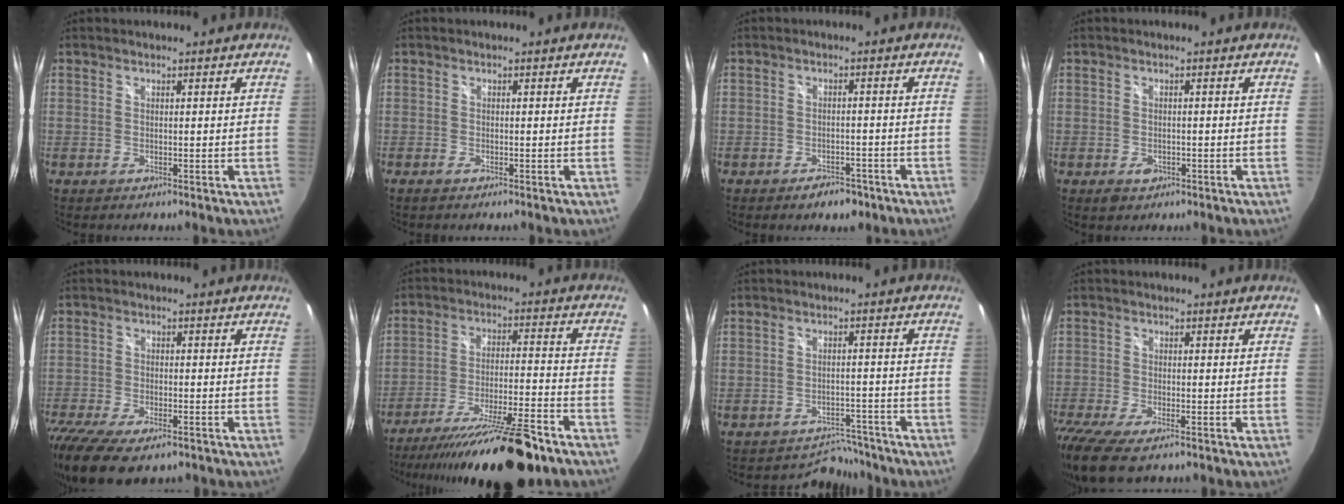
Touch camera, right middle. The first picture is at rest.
{"total": 0.9, "force": [-0.7, 0.2, 0.5], "torque": [-0.010, -0.003, -0.013]}
{"total": 4.1, "force": [-3.0, 2.2, 1.7], "torque": [-0.032, 0.006, -0.036]}
{"total": 2.4, "force": [-1.2, 1.6, 1.2], "torque": [-0.021, -0.004, -0.017]}
{"total": 15.2, "force": [-10.7, 6.1, 9.0], "torque": [-0.217, -0.065, -0.182]}
{"total": 21.4, "force": [-17.3, 2.7, 12.2], "torque": [-0.223, -0.040, -0.268]}
{"total": 4.8, "force": [-4.4, 1.6, -1.0], "torque": [0.017, 0.017, -0.065]}
{"total": 11.7, "force": [-8.4, 3.9, 7.2], "torque": [-0.177, -0.056, -0.155]}